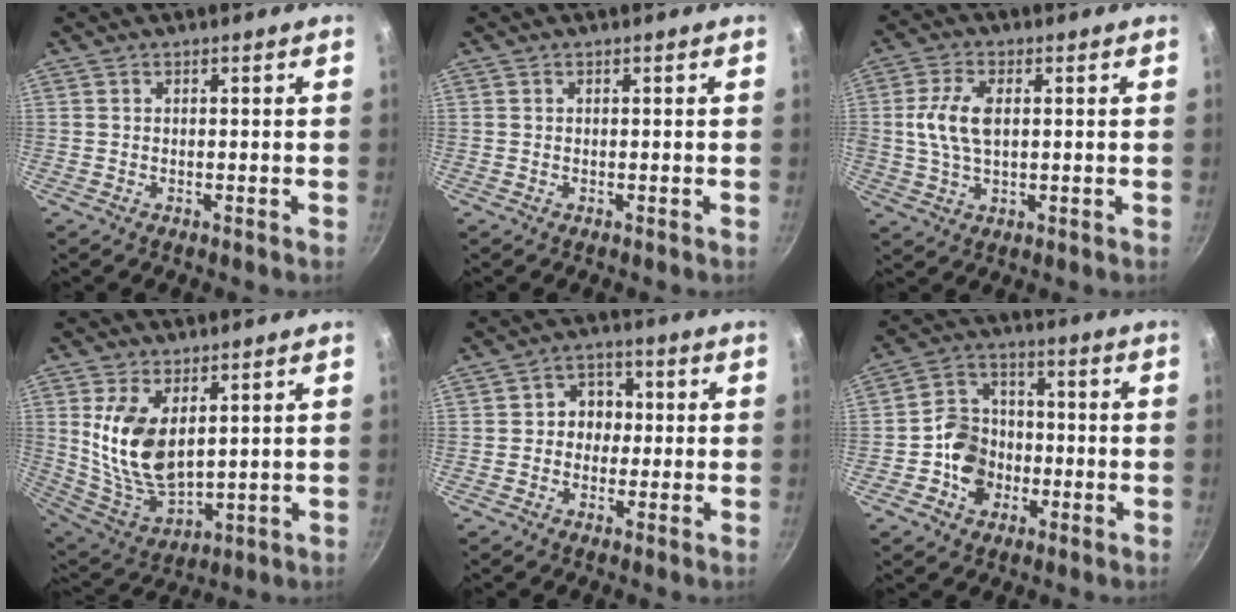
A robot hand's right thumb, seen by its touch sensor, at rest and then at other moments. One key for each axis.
{"total": 0.0}
{"total": 8.2, "fx": 1.1, "fy": 4.2, "fz": 6.9, "tx": -0.140, "ty": 0.007, "tz": 0.019}
{"total": 13.6, "fx": 3.6, "fy": 7.4, "fz": 10.8, "tx": -0.202, "ty": -0.039, "tz": 0.085}
{"total": 5.8, "fx": 0.0, "fy": 5.1, "fz": 2.7, "tx": 0.000, "ty": 0.010, "tz": -0.007}
{"total": 10.0, "fx": -2.4, "fy": 8.6, "fz": 4.6, "tx": -0.047, "ty": 0.029, "tz": -0.052}